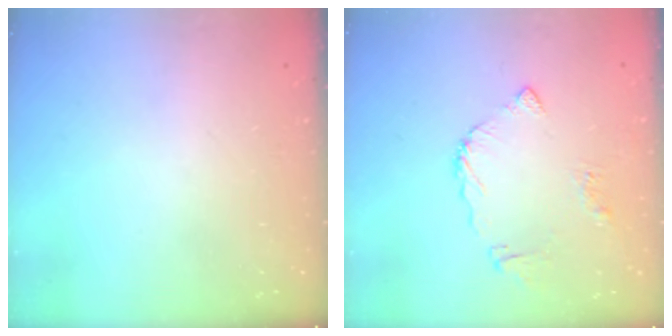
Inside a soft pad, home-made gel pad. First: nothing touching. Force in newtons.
{"total": 6.7, "press": 6.7, "slide": 0.7}